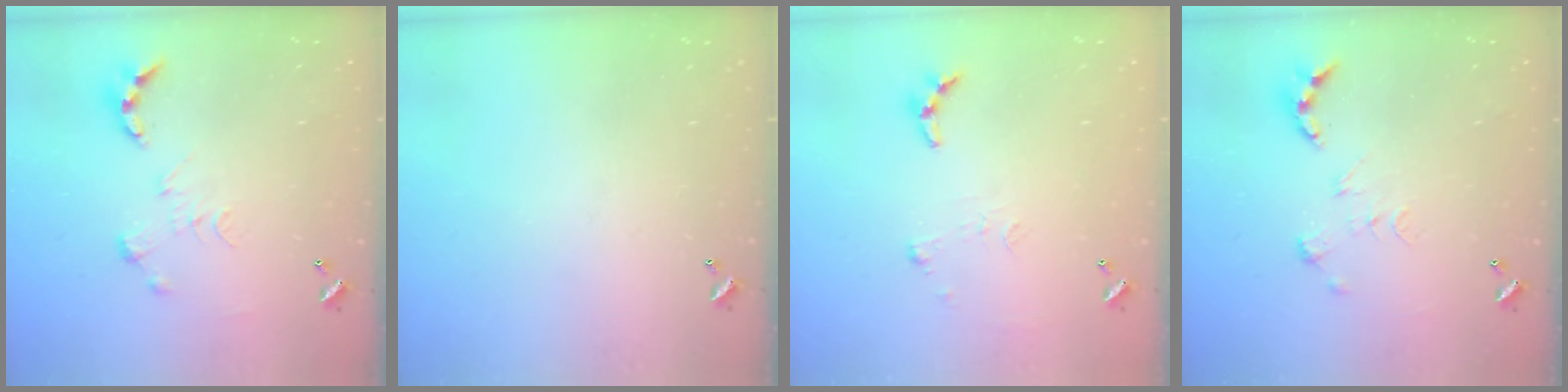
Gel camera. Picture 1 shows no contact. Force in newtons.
{"total": 0.0}
{"total": 6.2, "press": 6.2, "slide": 0.4}
{"total": 0.0}